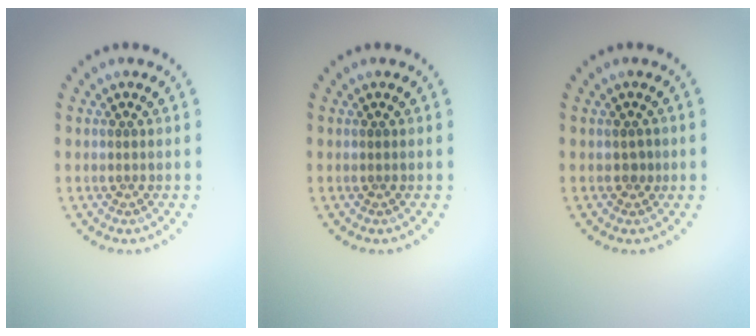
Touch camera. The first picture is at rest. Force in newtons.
{"total": 0.0}
{"total": 0.9, "press": 0.7, "slide": 0.5}